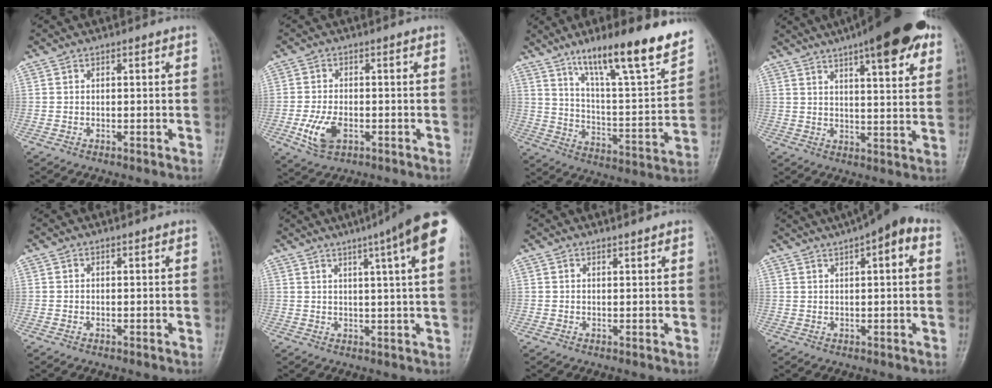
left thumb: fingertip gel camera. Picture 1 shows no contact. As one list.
[{"total": 5.9, "force": [-1.8, 3.4, 4.5], "torque": [-0.094, 0.001, -0.030]}, {"total": 20.9, "force": [14.2, 3.5, 15.0], "torque": [-0.206, -0.065, 0.230]}, {"total": 18.2, "force": [10.5, 4.8, 14.1], "torque": [-0.182, -0.019, 0.144]}, {"total": 0.0}, {"total": 16.6, "force": [9.2, 1.4, 13.7], "torque": [-0.186, 0.000, 0.102]}, {"total": 0.9, "force": [0.9, 0.0, 0.2], "torque": [-0.003, -0.008, 0.015]}, {"total": 9.9, "force": [5.3, 2.5, 8.0], "torque": [-0.113, 0.027, 0.070]}]